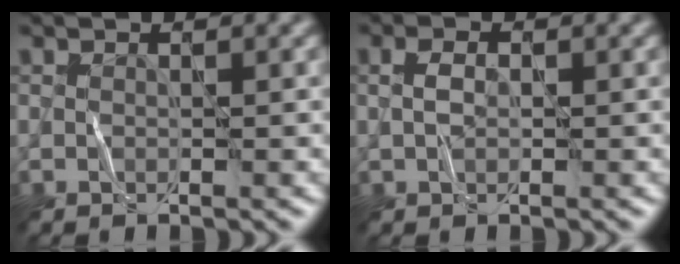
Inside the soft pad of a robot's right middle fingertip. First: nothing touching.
{"total": 1.4, "force": [0.0, 1.0, 1.0], "torque": [-0.024, 0.003, -0.001]}